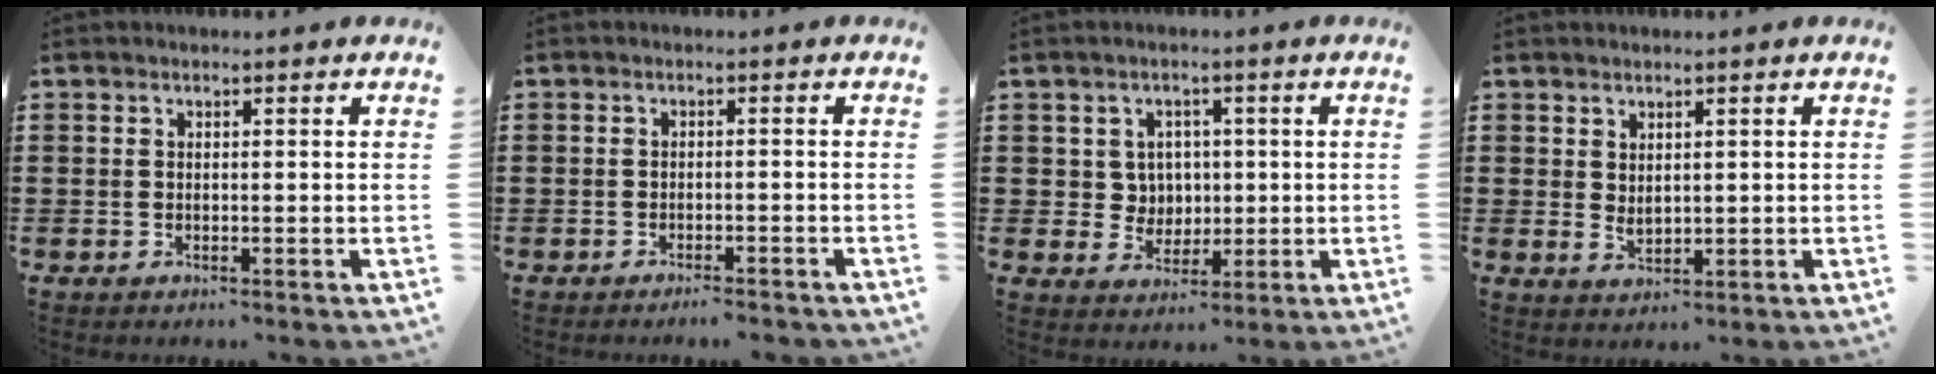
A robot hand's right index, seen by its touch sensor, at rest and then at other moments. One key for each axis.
{"total": 1.6, "fx": -1.5, "fy": 0.0, "fz": 0.6, "tx": -0.012, "ty": 0.001, "tz": -0.029}
{"total": 4.0, "fx": 0.7, "fy": 3.9, "fz": 0.9, "tx": -0.038, "ty": 0.013, "tz": 0.011}
{"total": 1.8, "fx": 1.1, "fy": 0.9, "fz": 1.1, "tx": -0.021, "ty": 0.000, "tz": 0.022}